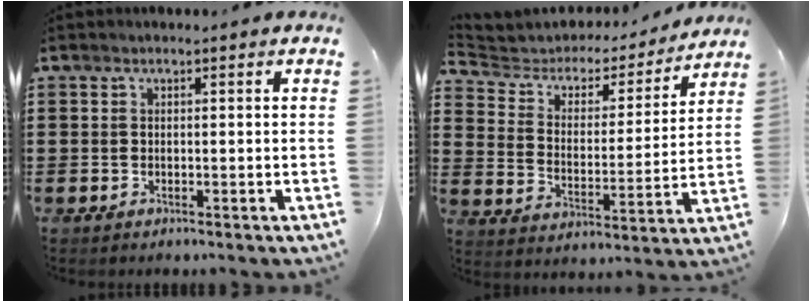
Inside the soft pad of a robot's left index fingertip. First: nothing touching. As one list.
[{"total": 3.9, "force": [3.3, 2.0, 0.7], "torque": [-0.040, -0.022, 0.047]}]